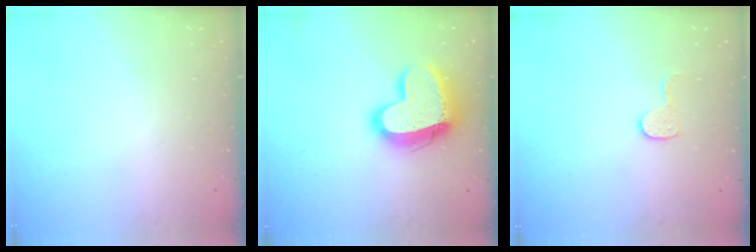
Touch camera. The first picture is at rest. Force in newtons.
{"total": 16.9, "press": 16.8, "slide": 1.5}
{"total": 6.1, "press": 6.1, "slide": 0.2}